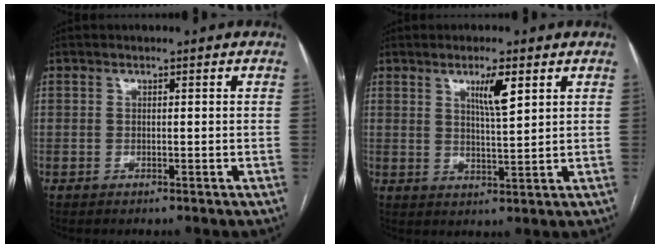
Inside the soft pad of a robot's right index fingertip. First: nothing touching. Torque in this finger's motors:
{"motor_torque": [0.14, 0.06, 0.09, 0.05]}